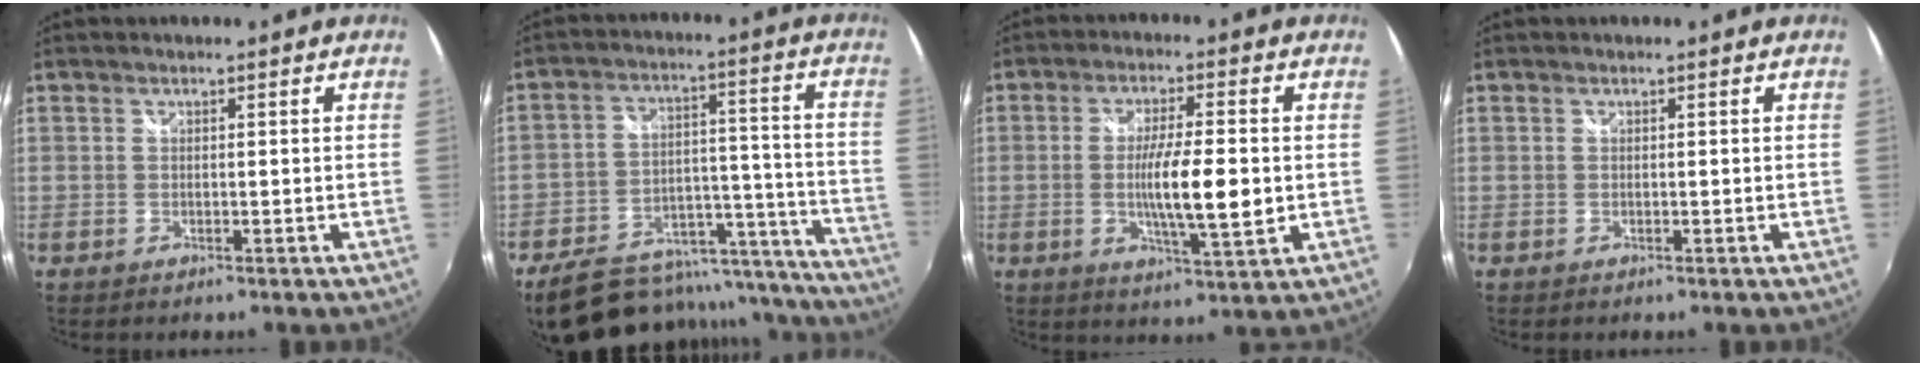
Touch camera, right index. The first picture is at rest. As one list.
[{"total": 24.3, "force": [-18.5, 11.9, 10.4], "torque": [-0.173, 0.051, -0.224]}, {"total": 9.8, "force": [-0.9, 1.2, 9.7], "torque": [-0.168, -0.010, -0.012]}, {"total": 0.0}]